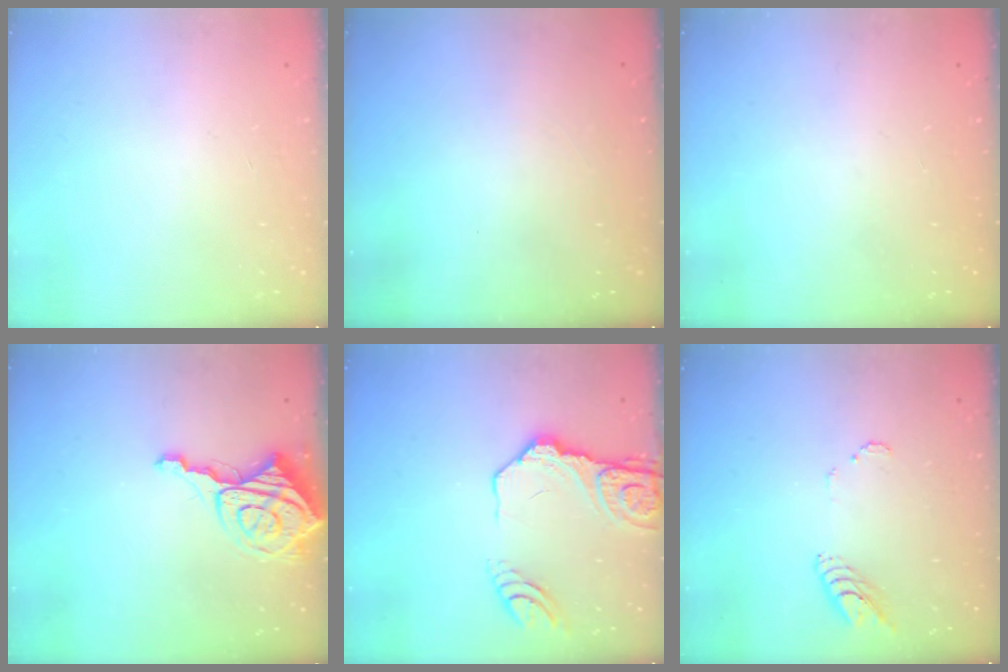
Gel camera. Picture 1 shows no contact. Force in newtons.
{"total": 0.0}
{"total": 0.0}
{"total": 14.1, "press": 14.0, "slide": 1.1}
{"total": 14.9, "press": 14.8, "slide": 1.3}
{"total": 5.8, "press": 5.8, "slide": 0.4}